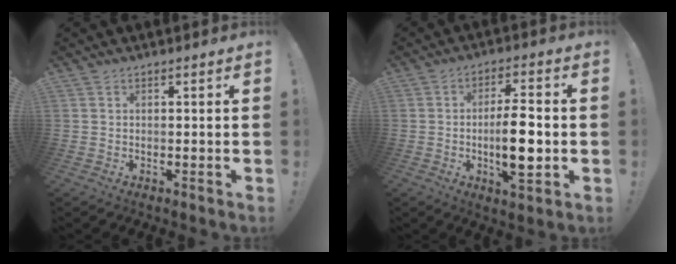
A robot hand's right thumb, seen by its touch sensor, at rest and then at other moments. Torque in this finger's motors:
{"motor_torque": [0.07, 0.73, 0.04, -0.12, 0.29]}